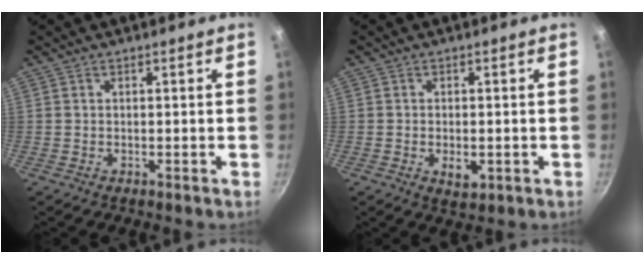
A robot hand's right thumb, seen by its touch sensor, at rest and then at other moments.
{"total": 3.5, "force": [-0.8, 2.0, 2.8], "torque": [-0.042, -0.004, -0.009]}